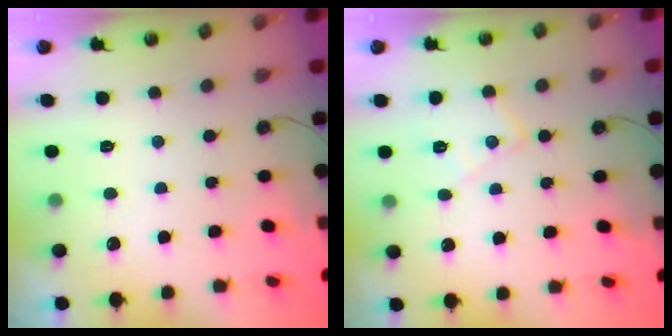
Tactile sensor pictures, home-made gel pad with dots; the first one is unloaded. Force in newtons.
{"total": 8.6, "press": 8.6, "slide": 0.6}